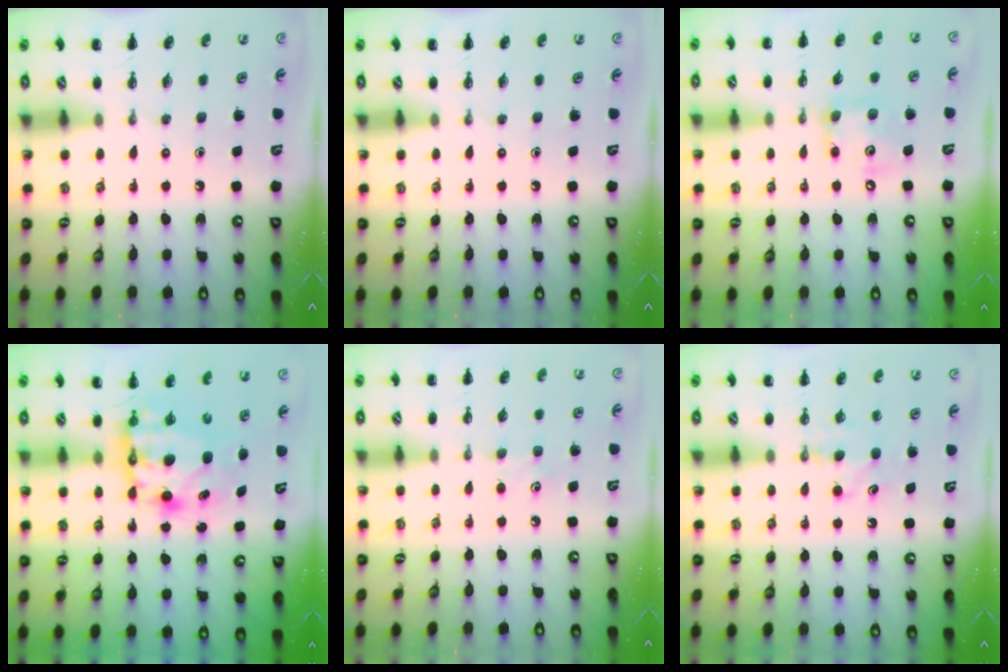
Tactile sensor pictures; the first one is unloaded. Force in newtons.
{"total": 0.0}
{"total": 9.8, "press": 9.7, "slide": 1.4}
{"total": 7.7, "press": 7.4, "slide": 2.0}
{"total": 5.1, "press": 4.9, "slide": 1.5}
{"total": 5.1, "press": 4.8, "slide": 1.5}